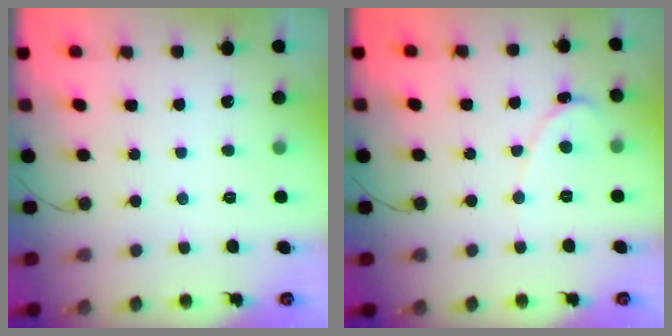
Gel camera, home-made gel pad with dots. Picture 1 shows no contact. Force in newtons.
{"total": 1.0, "press": 1.0, "slide": 0.1}